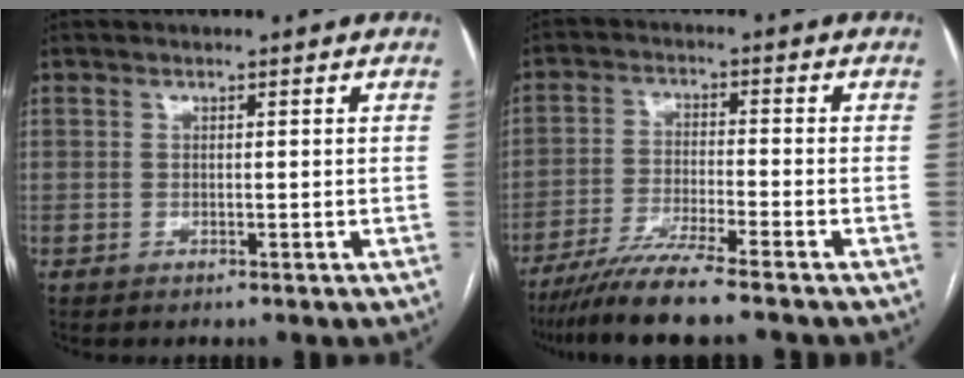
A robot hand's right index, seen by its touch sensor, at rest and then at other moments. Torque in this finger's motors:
{"motor_torque": [0.89, -0.90, 0.23, 0.14]}